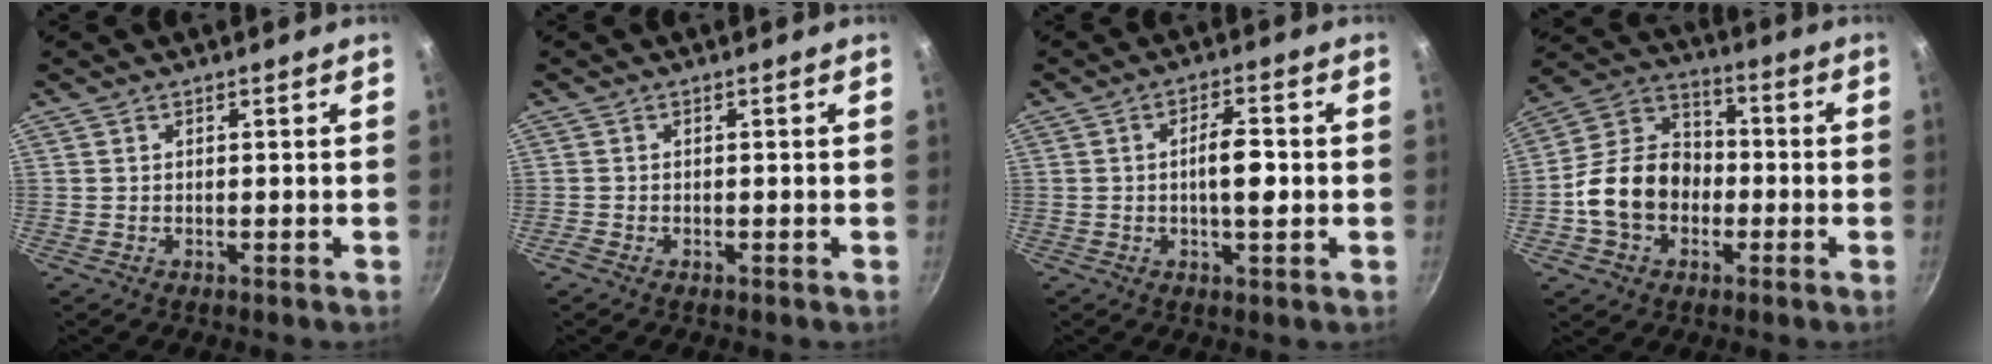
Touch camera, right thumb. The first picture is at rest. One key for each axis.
{"total": 0.7, "fx": -0.5, "fy": 0.4, "fz": 0.4, "tx": -0.013, "ty": 0.002, "tz": -0.014}
{"total": 6.3, "fx": -0.4, "fy": 2.1, "fz": 5.9, "tx": -0.090, "ty": 0.010, "tz": -0.011}
{"total": 14.9, "fx": -3.1, "fy": 11.6, "fz": 8.8, "tx": -0.124, "ty": 0.041, "tz": -0.072}